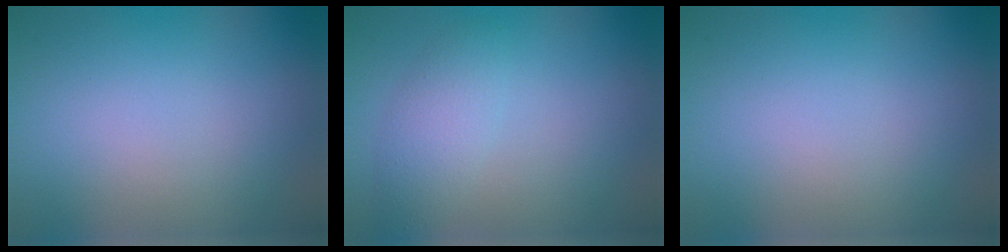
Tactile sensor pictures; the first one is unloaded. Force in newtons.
{"total": 2.2, "press": 2.2, "slide": 0.1}
{"total": 0.0}